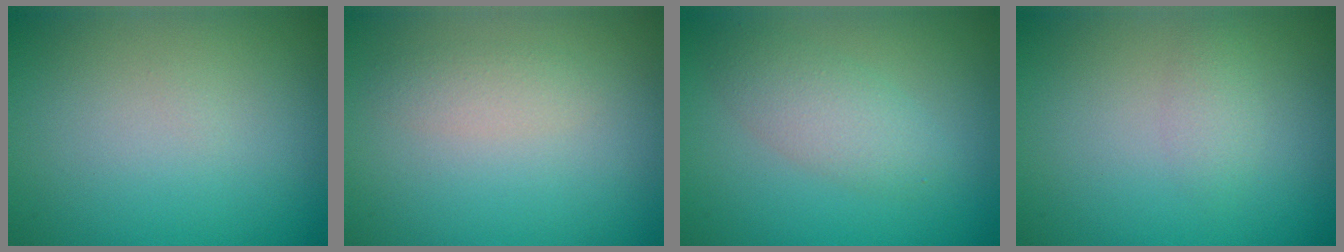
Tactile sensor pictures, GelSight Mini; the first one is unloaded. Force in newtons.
{"total": 1.4, "press": 1.4, "slide": 0.1}
{"total": 2.8, "press": 2.8, "slide": 0.0}
{"total": 1.2, "press": 1.2, "slide": 0.0}